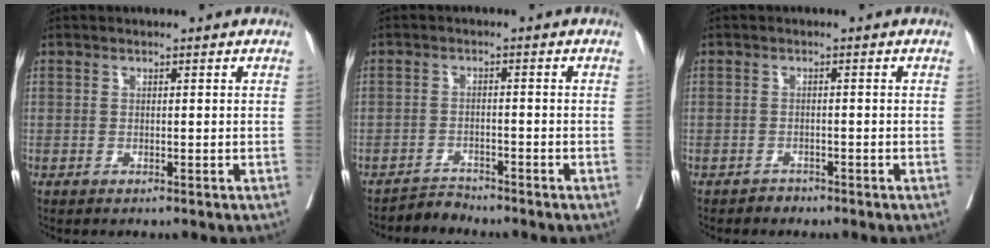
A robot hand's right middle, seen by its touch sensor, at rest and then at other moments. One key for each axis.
{"total": 2.4, "fx": -2.2, "fy": -0.1, "fz": -0.8, "tx": 0.018, "ty": -0.013, "tz": -0.038}
{"total": 1.1, "fx": -1.0, "fy": 0.5, "fz": -0.1, "tx": -0.003, "ty": 0.000, "tz": -0.020}